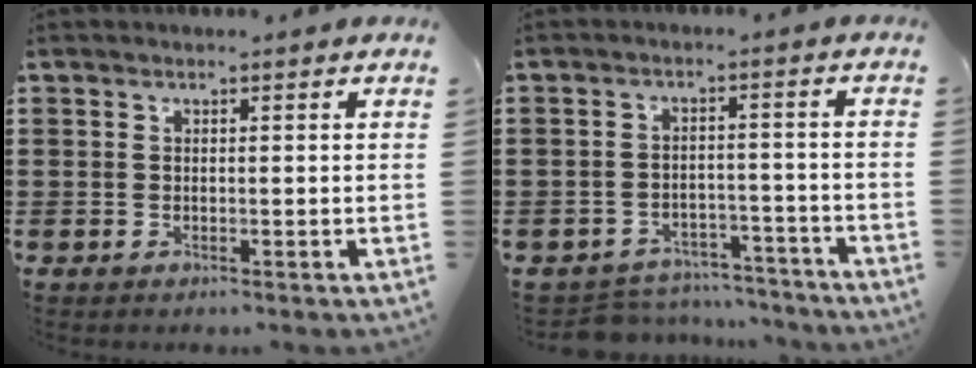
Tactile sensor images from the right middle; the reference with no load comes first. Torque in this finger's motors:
{"motor_torque": [0.17, -0.17, 0.00, 0.00]}